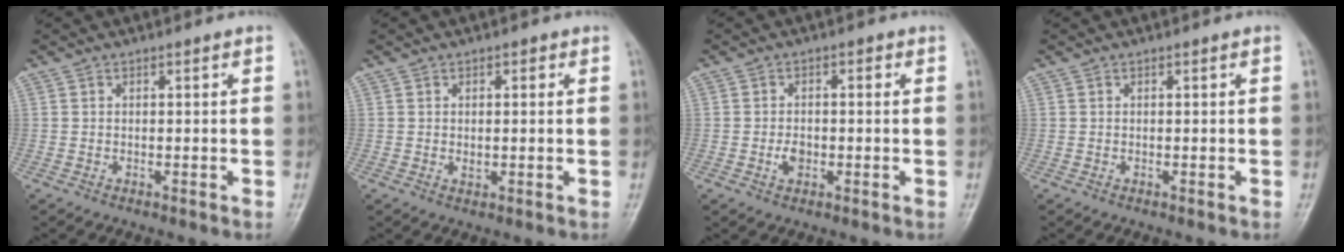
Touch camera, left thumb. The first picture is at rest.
{"total": 2.0, "force": [0.3, 1.5, 1.3], "torque": [-0.008, -0.002, 0.004]}
{"total": 3.3, "force": [-0.7, 2.4, 2.0], "torque": [-0.021, 0.005, -0.016]}
{"total": 0.0}